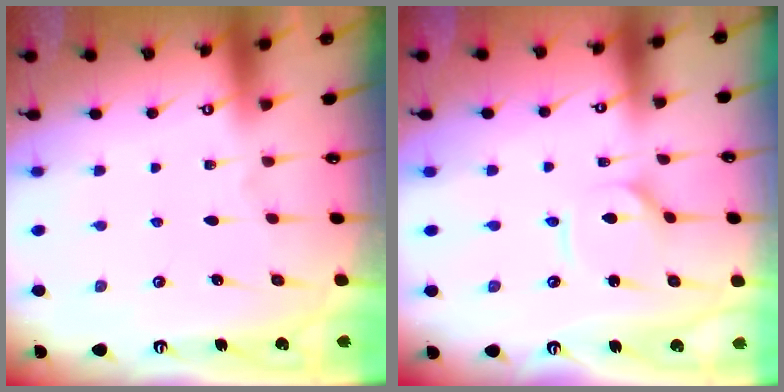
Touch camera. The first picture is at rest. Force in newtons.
{"total": 2.9, "press": 2.9, "slide": 0.4}